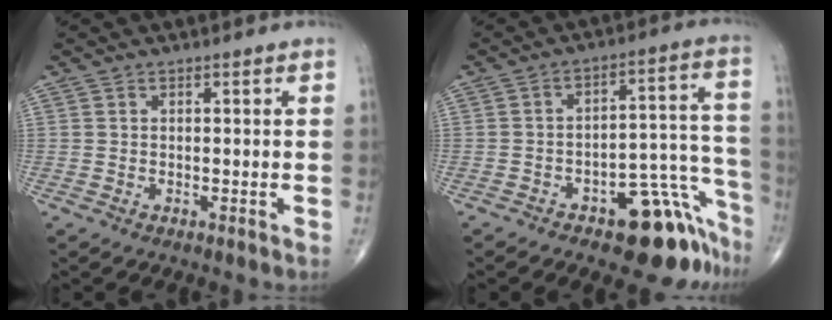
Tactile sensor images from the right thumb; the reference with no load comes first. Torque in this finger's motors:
{"motor_torque": [4.06, 0.94, 1.29, -1.49, 0.24]}